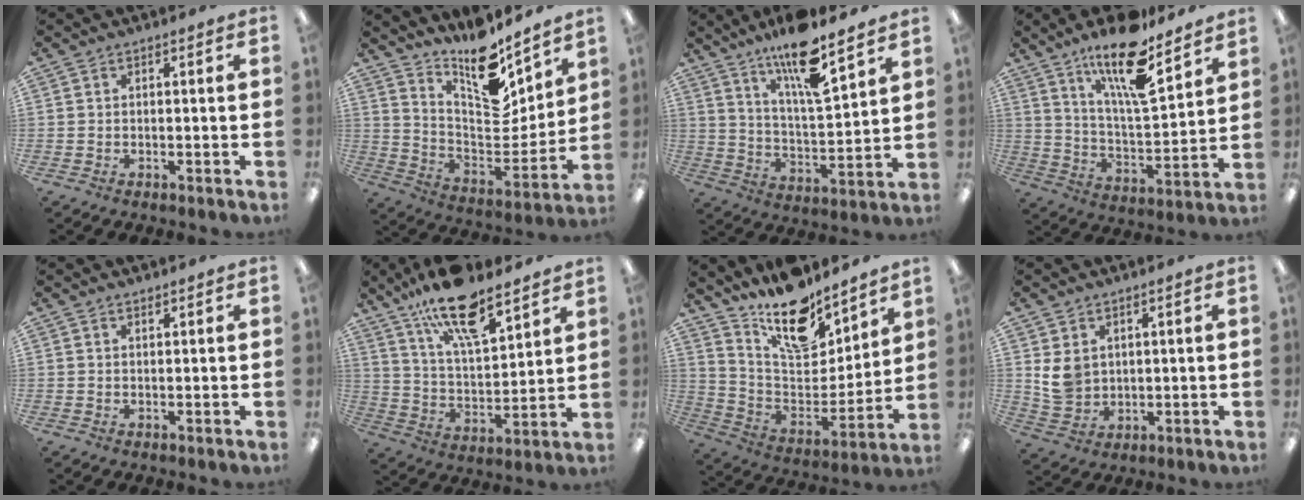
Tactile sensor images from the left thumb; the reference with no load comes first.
{"total": 14.5, "force": [11.9, 4.6, 6.8], "torque": [-0.105, -0.126, 0.205]}
{"total": 15.2, "force": [11.4, 3.2, 9.5], "torque": [-0.165, -0.069, 0.187]}
{"total": 18.5, "force": [13.2, 5.2, 11.8], "torque": [-0.210, -0.073, 0.220]}
{"total": 1.1, "force": [1.1, 0.2, 0.2], "torque": [-0.004, -0.002, 0.021]}
{"total": 18.1, "force": [13.3, 6.2, 10.6], "torque": [-0.187, -0.070, 0.229]}
{"total": 17.5, "force": [13.9, 7.4, 7.7], "torque": [-0.124, -0.110, 0.246]}
{"total": 6.0, "force": [2.6, 4.7, 2.5], "torque": [-0.057, -0.003, 0.051]}